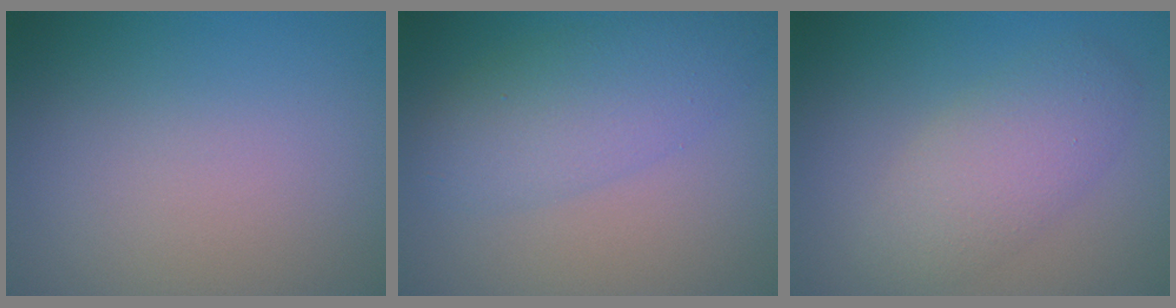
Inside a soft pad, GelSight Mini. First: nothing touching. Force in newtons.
{"total": 4.8, "press": 4.8, "slide": 0.0}
{"total": 3.9, "press": 3.9, "slide": 0.2}